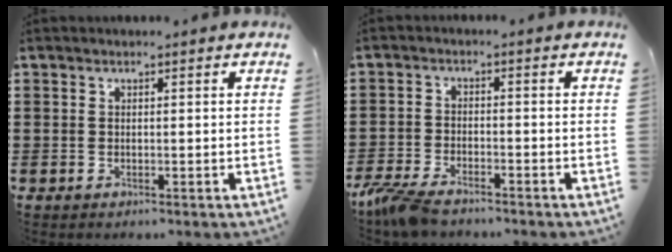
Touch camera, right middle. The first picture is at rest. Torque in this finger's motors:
{"motor_torque": [0.53, 0.07, 0.47, 0.04]}